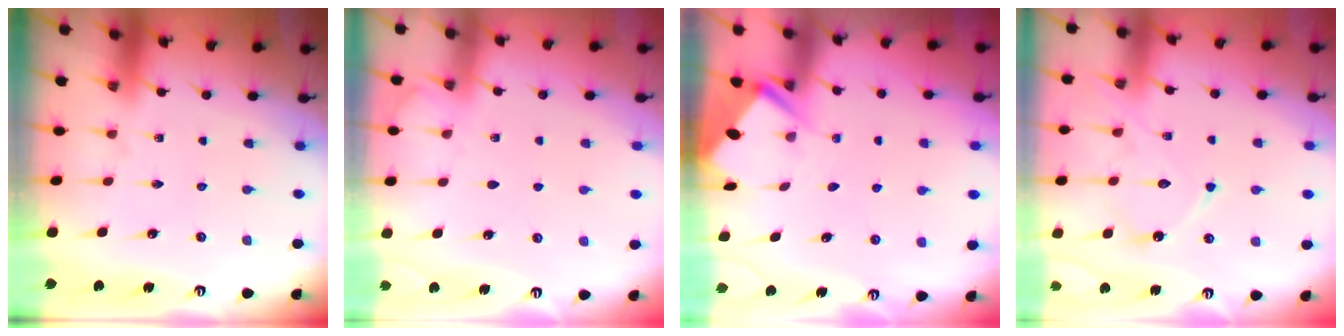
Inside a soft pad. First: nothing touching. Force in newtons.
{"total": 3.6, "press": 3.6, "slide": 0.5}
{"total": 2.9, "press": 2.8, "slide": 0.4}
{"total": 12.8, "press": 12.8, "slide": 1.2}